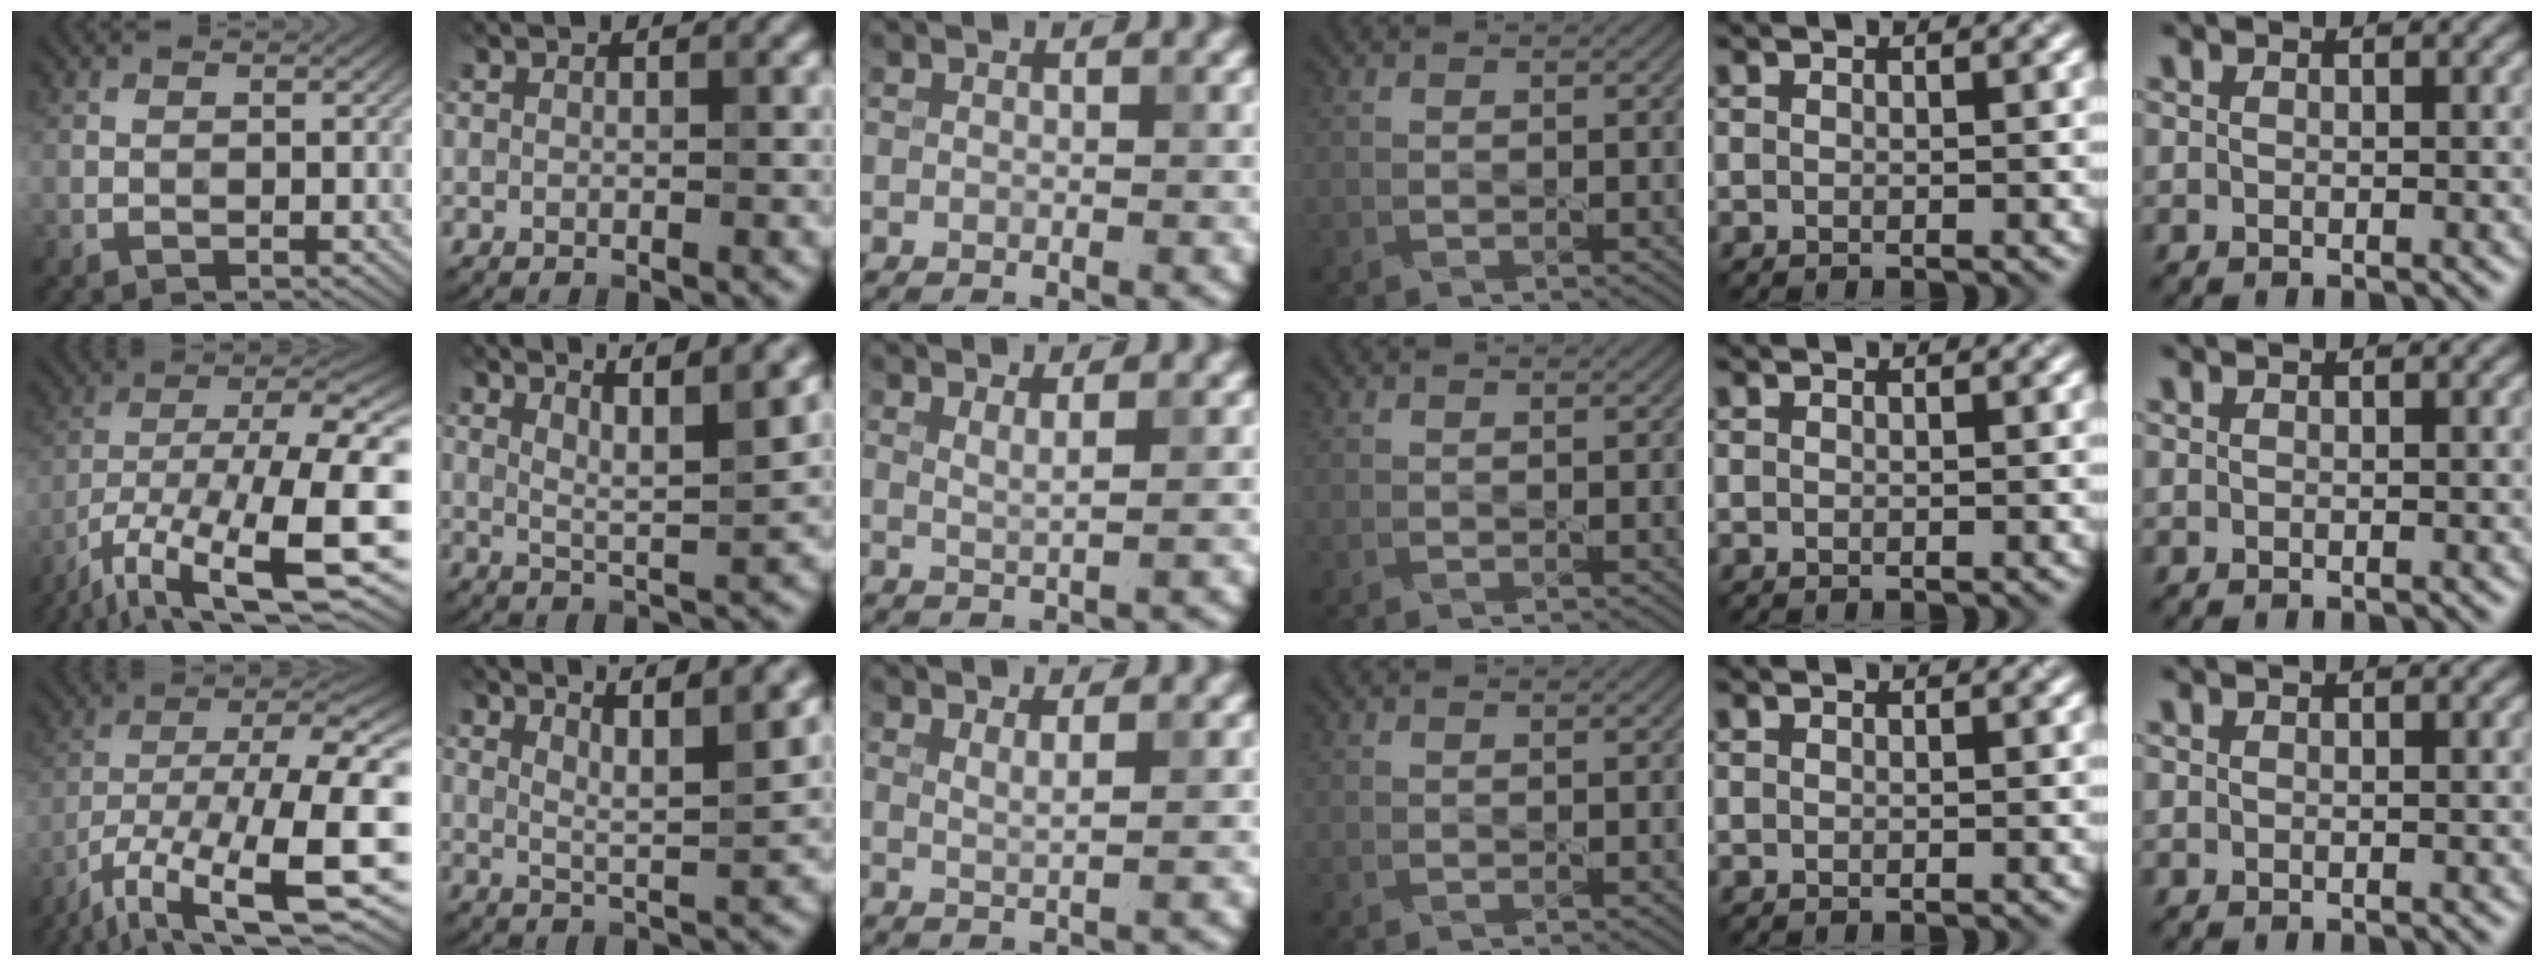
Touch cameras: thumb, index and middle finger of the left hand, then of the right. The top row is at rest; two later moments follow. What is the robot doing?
{"motion": "squeeze", "object": "bubble wrap"}